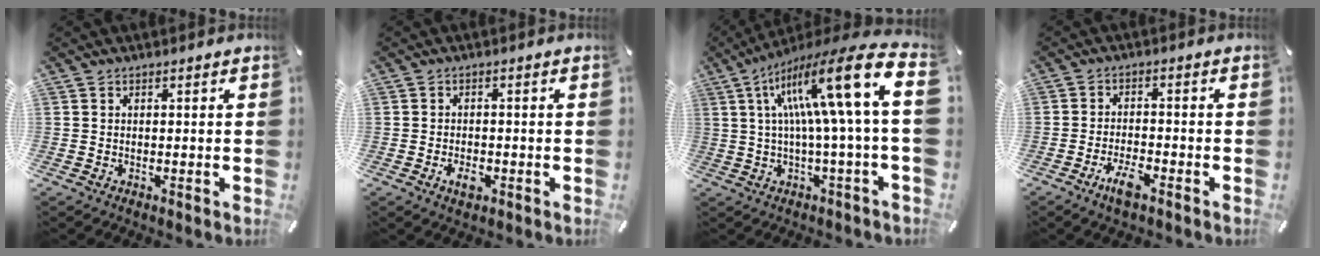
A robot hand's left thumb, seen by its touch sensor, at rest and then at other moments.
{"total": 3.4, "force": [-1.6, 1.8, 2.3], "torque": [-0.047, 0.004, -0.028]}
{"total": 22.0, "force": [5.7, 2.4, 21.1], "torque": [-0.369, -0.041, 0.073]}
{"total": 5.1, "force": [-3.4, 1.6, 3.5], "torque": [-0.073, 0.011, -0.064]}